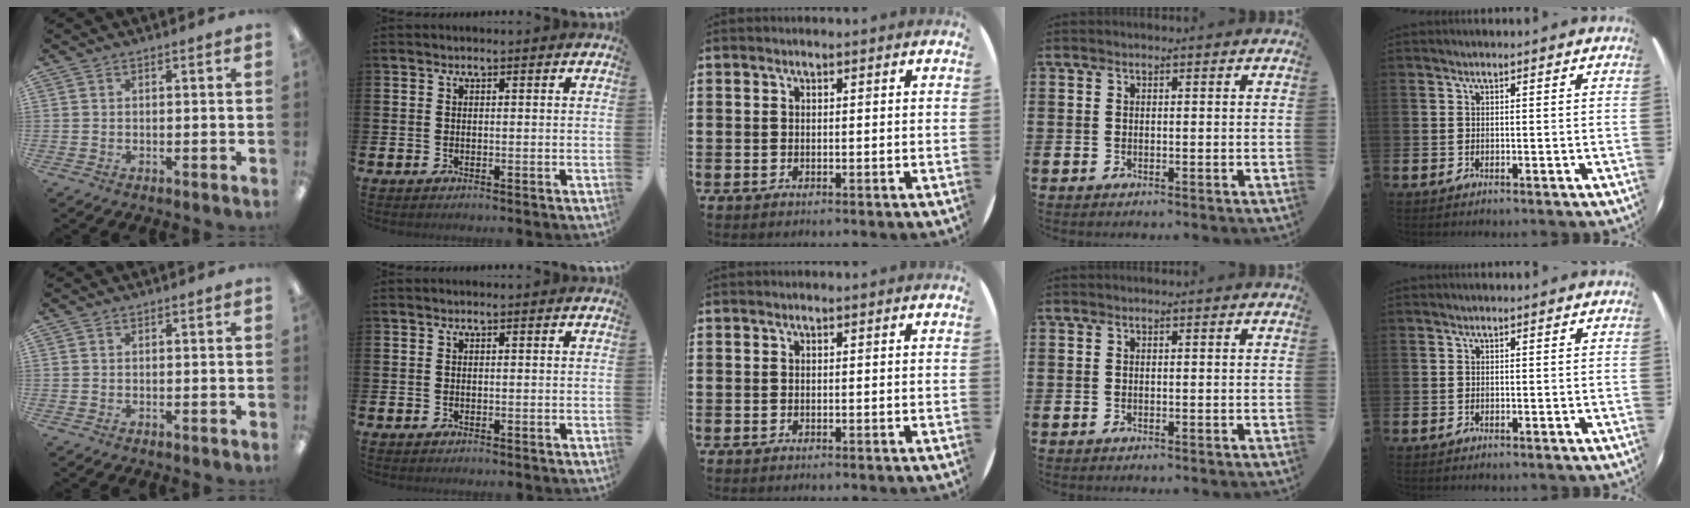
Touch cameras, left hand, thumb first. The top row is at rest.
{}